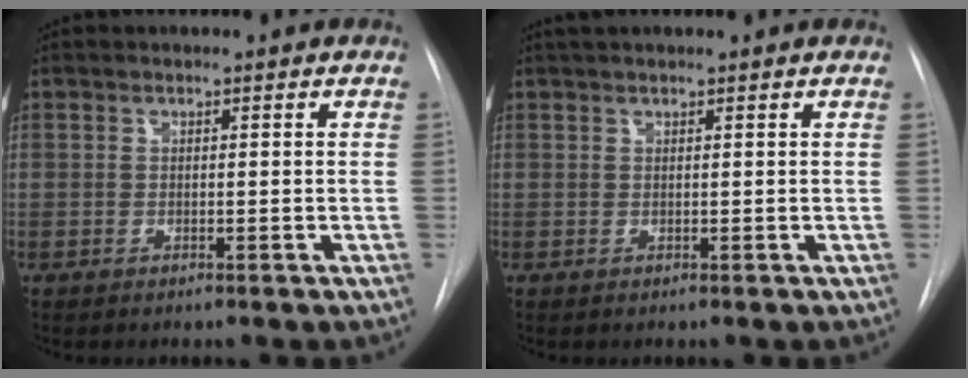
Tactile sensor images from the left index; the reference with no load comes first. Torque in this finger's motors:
{"motor_torque": [0.02, -0.16, 0.12, 0.04]}